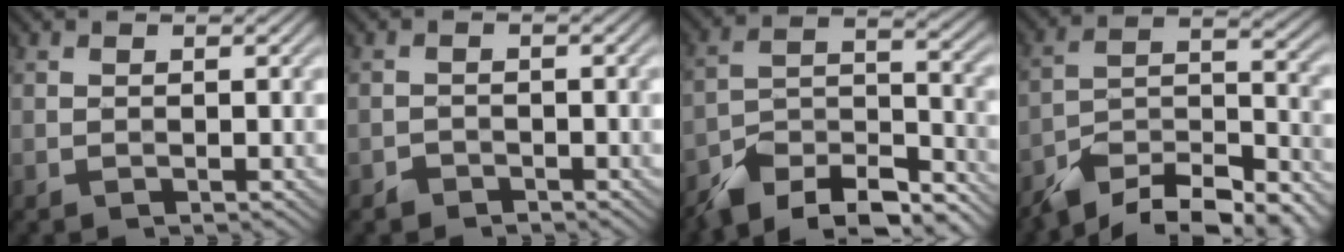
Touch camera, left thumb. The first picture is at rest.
{"total": 1.1, "force": [-0.9, 0.5, -0.2], "torque": [0.005, 0.000, -0.019]}
{"total": 11.6, "force": [-9.4, 4.2, 5.2], "torque": [-0.093, -0.001, -0.168]}
{"total": 11.4, "force": [-9.1, 3.7, 5.8], "torque": [-0.100, -0.001, -0.166]}